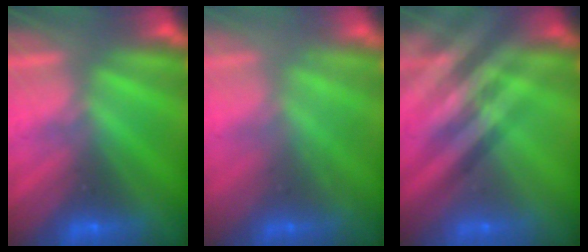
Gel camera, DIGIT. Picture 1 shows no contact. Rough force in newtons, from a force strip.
{"total": 2.2}
{"total": 2.4}